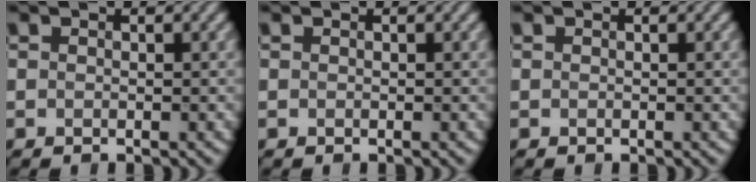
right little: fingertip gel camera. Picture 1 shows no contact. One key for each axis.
{"total": 0.0}
{"total": 0.0}